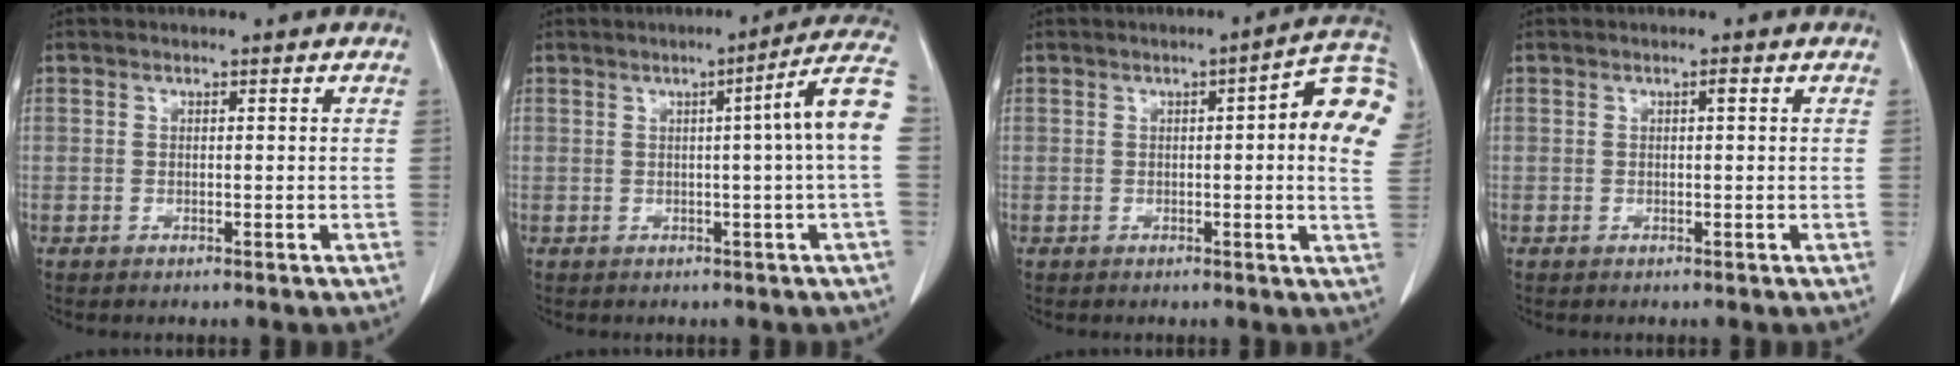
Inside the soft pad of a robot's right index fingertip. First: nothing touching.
{"total": 8.5, "force": [0.3, -1.6, 8.3], "torque": [-0.100, 0.012, 0.001]}
{"total": 10.9, "force": [2.1, 1.2, 10.6], "torque": [-0.119, 0.012, 0.011]}
{"total": 0.6, "force": [0.1, 0.1, 0.6], "torque": [-0.011, 0.001, 0.002]}